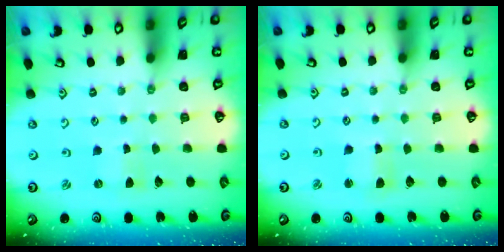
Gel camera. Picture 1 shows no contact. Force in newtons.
{"total": 2.2, "press": 2.2, "slide": 0.3}